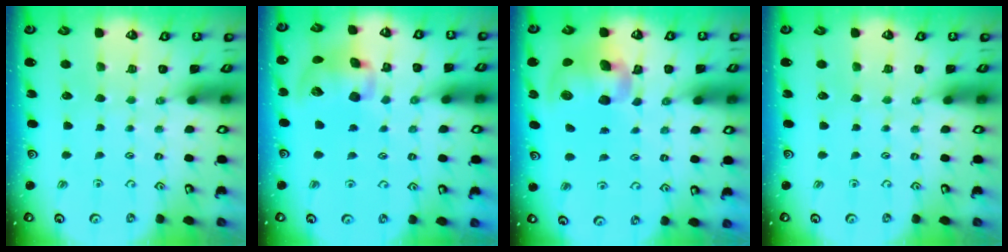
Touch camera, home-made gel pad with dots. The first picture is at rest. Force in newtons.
{"total": 12.7, "press": 12.6, "slide": 1.8}
{"total": 13.3, "press": 13.1, "slide": 2.3}
{"total": 0.0}